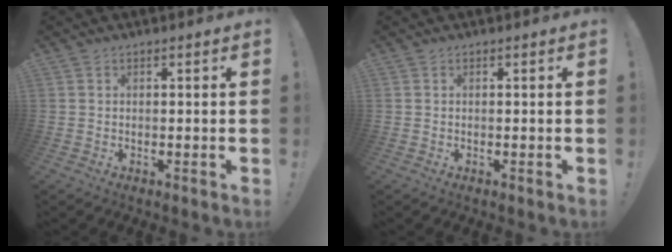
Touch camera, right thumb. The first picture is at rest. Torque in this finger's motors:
{"motor_torque": [-0.10, -0.10, -0.07, 0.07, 0.00]}